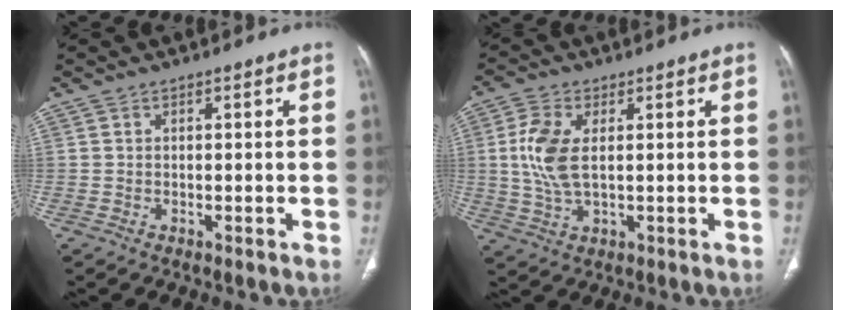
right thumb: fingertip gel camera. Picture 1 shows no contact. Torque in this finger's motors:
{"motor_torque": [-0.63, 0.53, 1.01, 0.05, 0.05]}